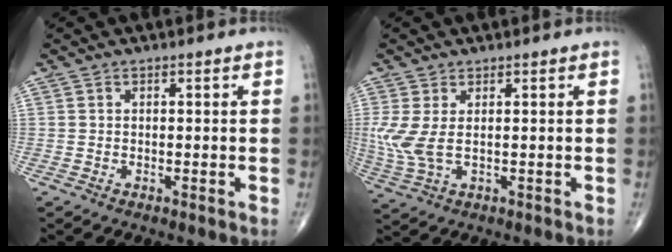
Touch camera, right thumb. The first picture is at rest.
{"total": 6.2, "force": [0.7, 3.0, 5.4], "torque": [-0.150, -0.002, 0.024]}